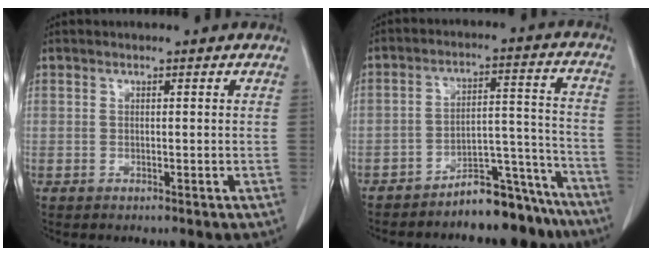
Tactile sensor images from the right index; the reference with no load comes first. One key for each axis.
{"total": 10.8, "fx": -9.8, "fy": 3.5, "fz": 2.9, "tx": -0.012, "ty": 0.074, "tz": -0.151}